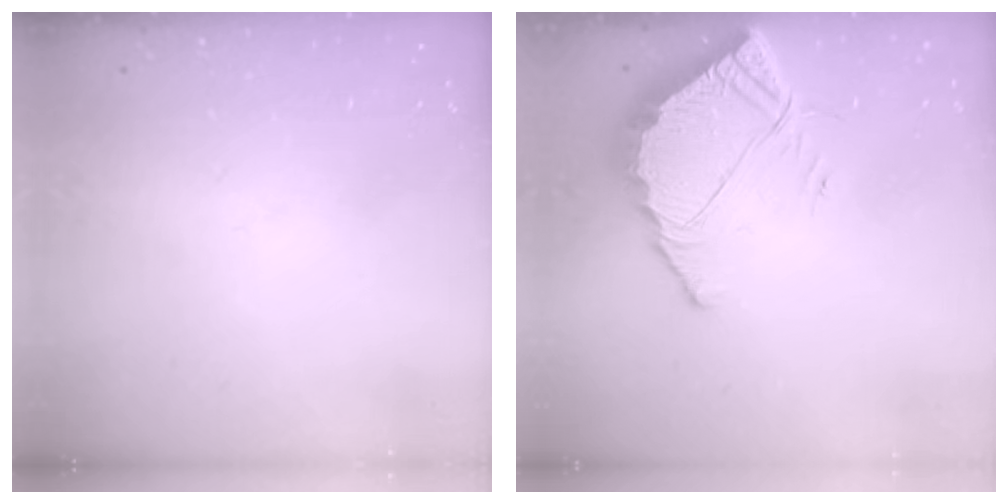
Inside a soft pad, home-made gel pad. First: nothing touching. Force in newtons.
{"total": 6.8, "press": 6.8, "slide": 0.4}